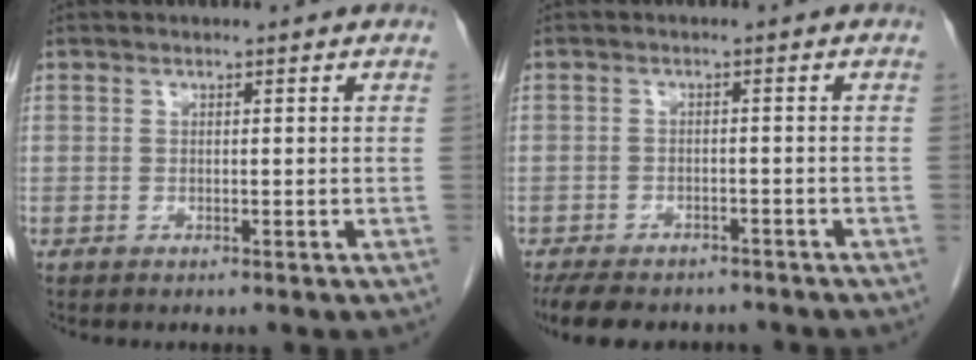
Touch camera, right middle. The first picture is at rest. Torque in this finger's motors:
{"motor_torque": [0.69, -0.58, -0.01, 0.00]}